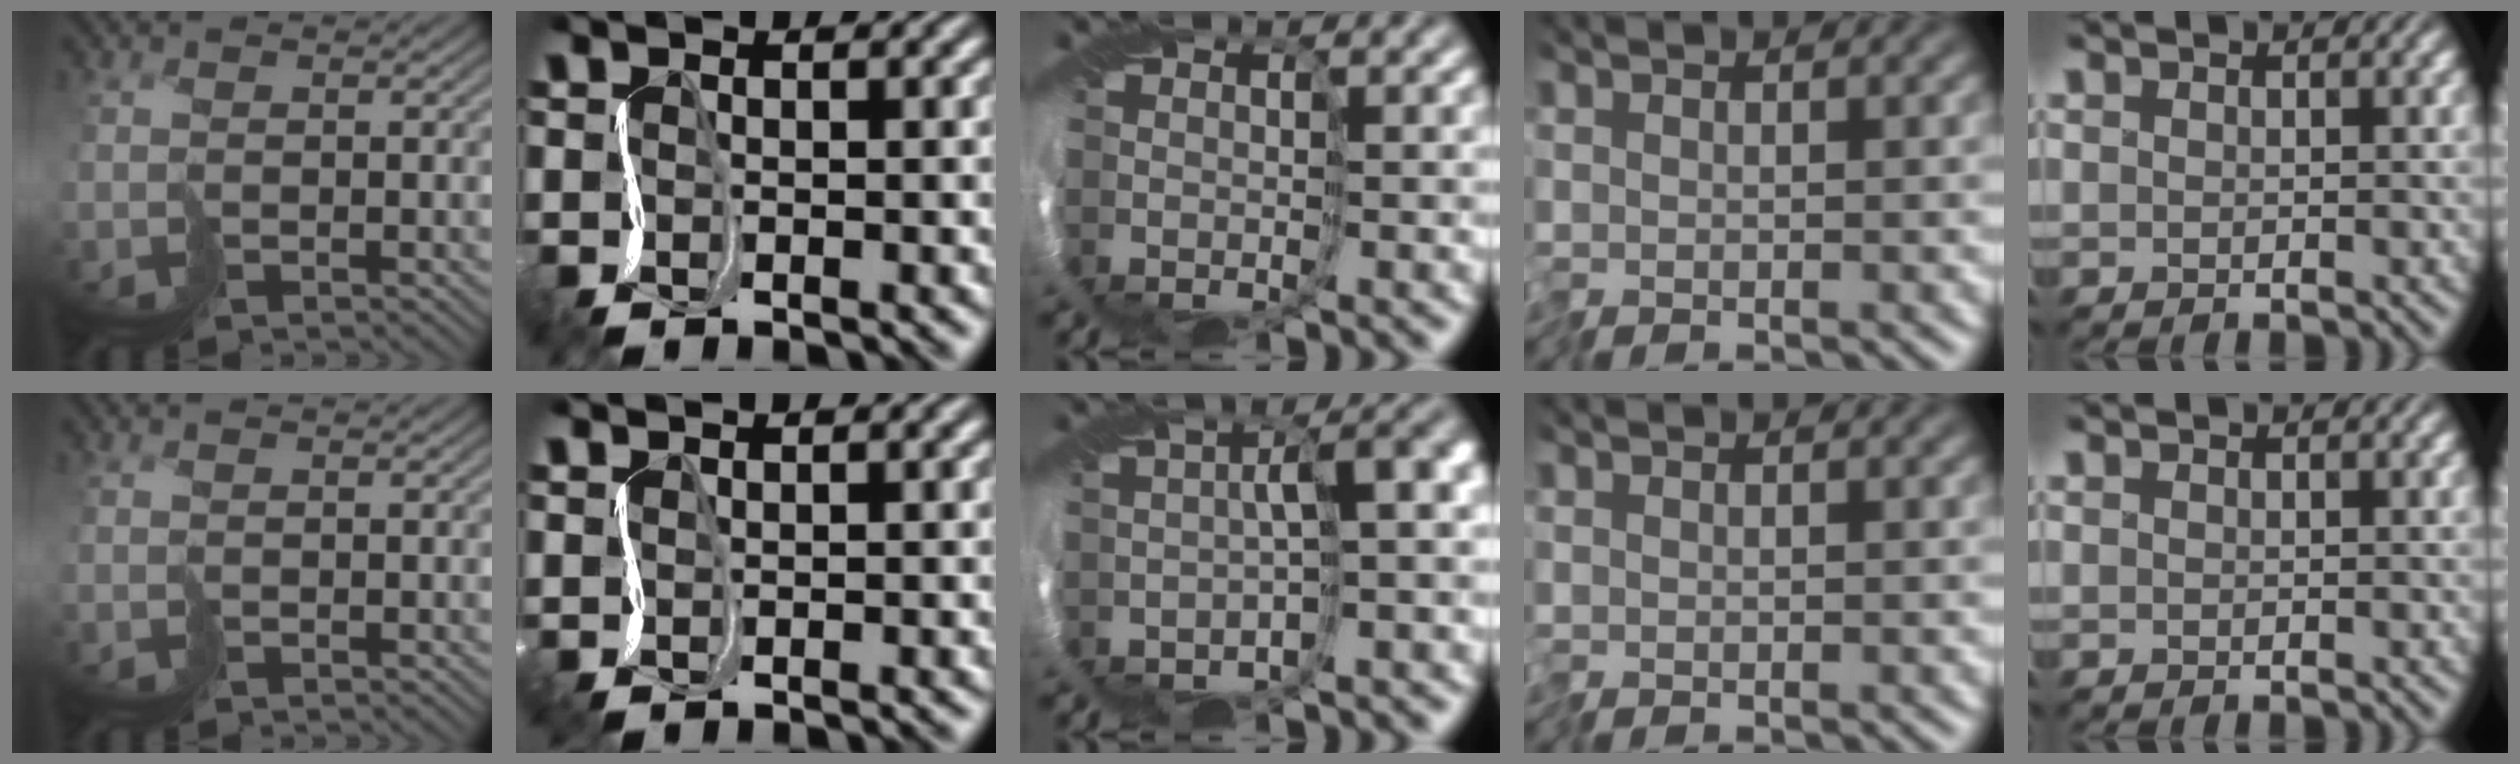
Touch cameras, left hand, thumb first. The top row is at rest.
{"index": {"total": 1.5, "force": [1.3, -0.5, -0.6], "torque": [0.001, 0.000, 0.023]}, "middle": {"total": 4.0, "force": [-0.2, 0.3, 4.0], "torque": [-0.047, 0.014, -0.003]}}